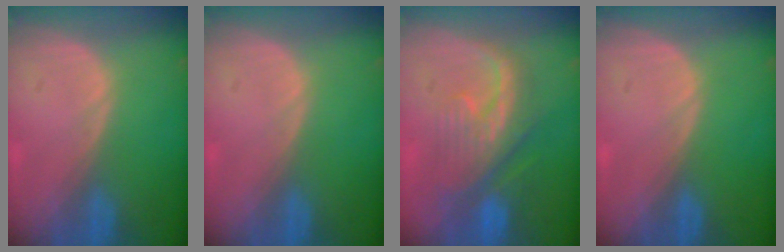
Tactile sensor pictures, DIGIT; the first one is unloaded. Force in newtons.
{"total": 0.0}
{"total": 8.5, "press": 8.3, "slide": 1.5}
{"total": 0.0}